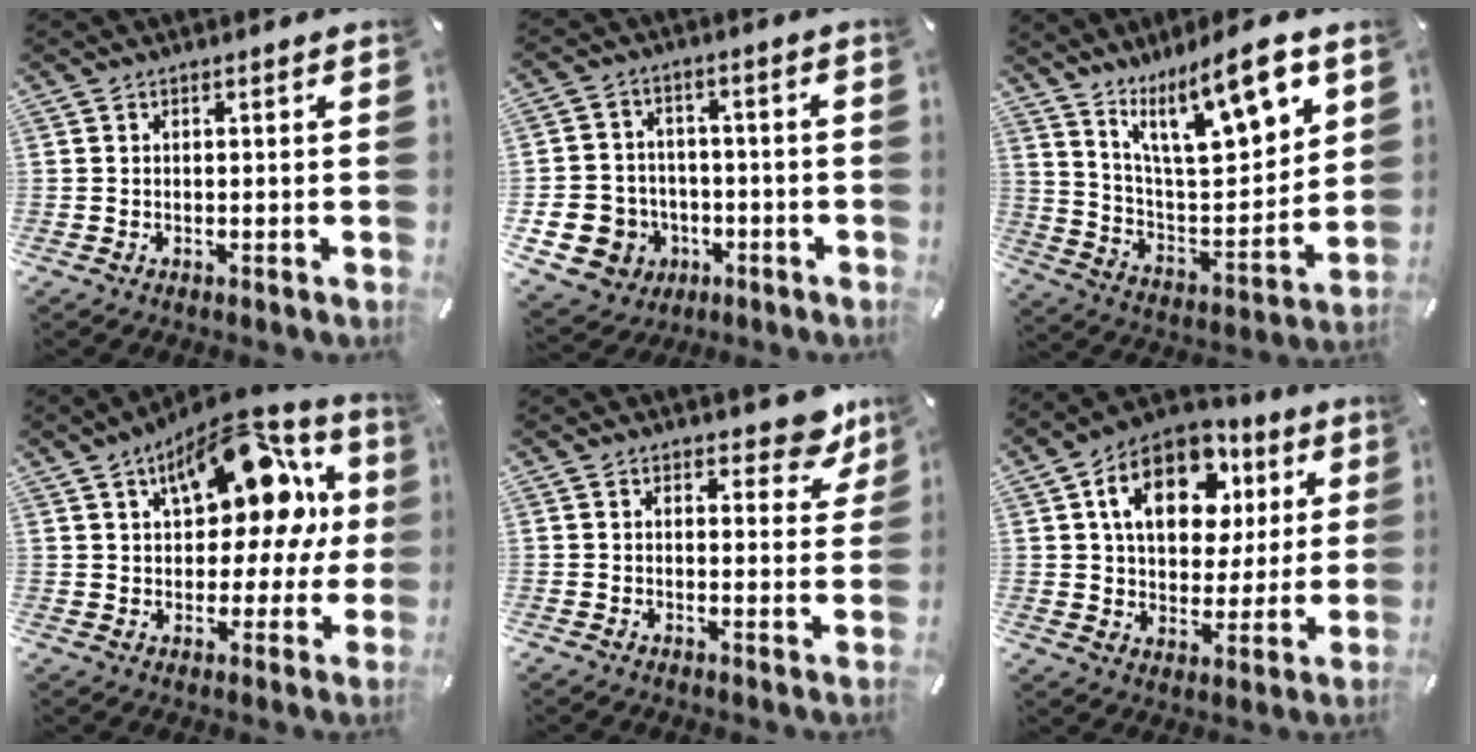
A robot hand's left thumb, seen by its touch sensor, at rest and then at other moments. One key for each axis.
{"total": 10.2, "fx": -3.1, "fy": 9.3, "fz": 2.8, "tx": -0.085, "ty": 0.021, "tz": -0.053}
{"total": 16.9, "fx": 11.8, "fy": 5.7, "fz": 10.7, "tx": -0.175, "ty": -0.075, "tz": 0.200}
{"total": 20.2, "fx": 9.1, "fy": 10.8, "fz": 14.4, "tx": -0.197, "ty": -0.052, "tz": 0.153}
{"total": 6.7, "fx": 4.9, "fy": 3.4, "fz": 3.0, "tx": -0.017, "ty": -0.035, "tz": 0.081}
{"total": 17.0, "fx": 6.6, "fy": 11.7, "fz": 10.3, "tx": -0.164, "ty": -0.009, "tz": 0.119}